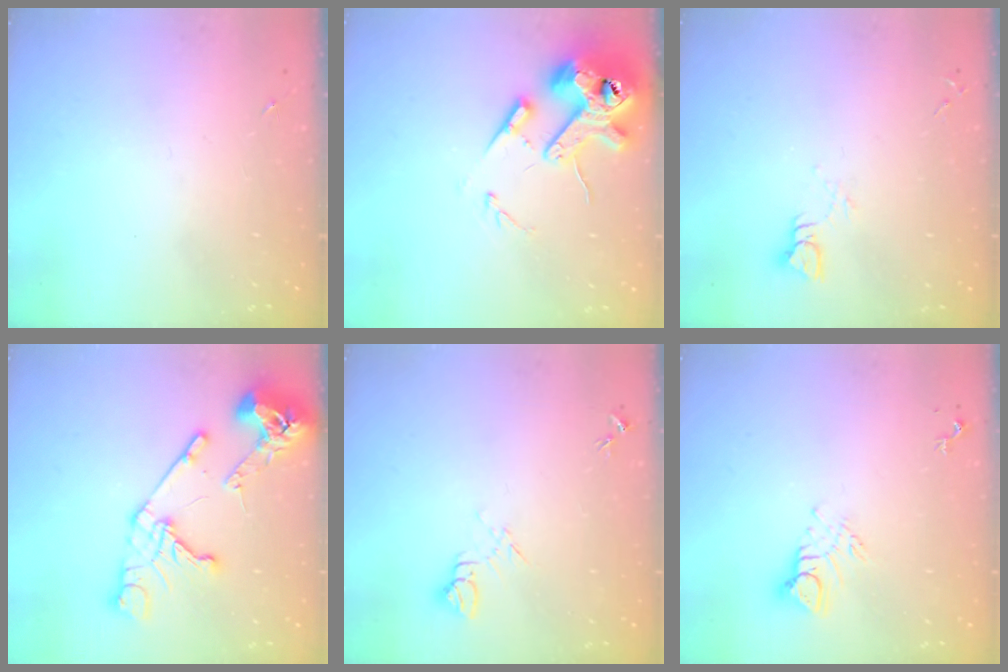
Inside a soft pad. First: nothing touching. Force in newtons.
{"total": 16.0, "press": 15.8, "slide": 2.5}
{"total": 3.9, "press": 3.9, "slide": 0.3}
{"total": 17.0, "press": 16.9, "slide": 1.9}
{"total": 5.8, "press": 5.7, "slide": 0.7}
{"total": 6.8, "press": 6.8, "slide": 0.5}